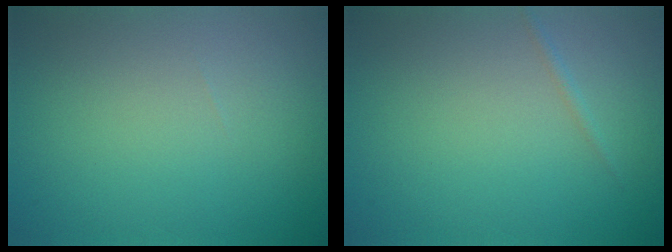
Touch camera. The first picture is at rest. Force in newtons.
{"total": 0.6, "press": 0.5, "slide": 0.0}